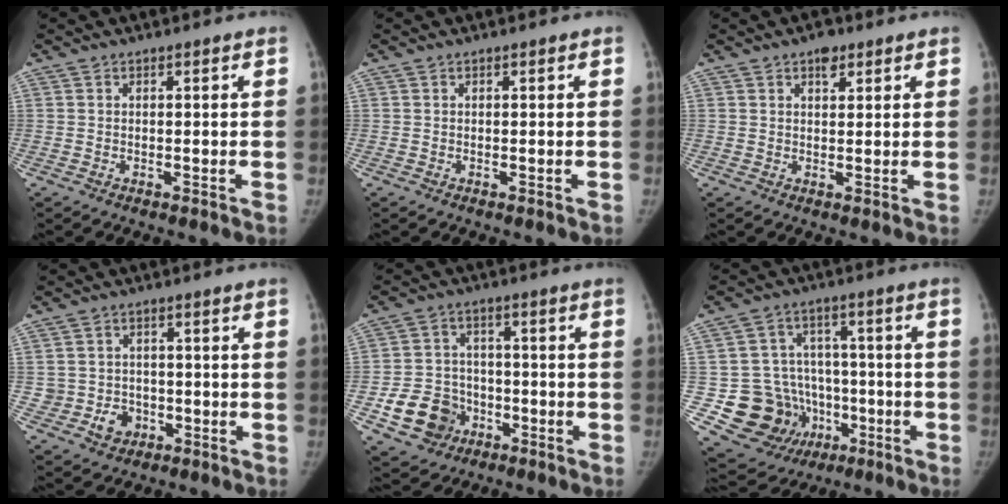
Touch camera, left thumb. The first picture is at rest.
{"total": 0.0}
{"total": 2.9, "force": [1.8, 1.6, 1.6], "torque": [-0.012, -0.007, 0.026]}
{"total": 5.3, "force": [-1.7, 4.8, 1.5], "torque": [0.004, 0.011, -0.020]}
{"total": 10.7, "force": [-4.1, 9.1, 3.7], "torque": [-0.040, 0.027, -0.061]}
{"total": 16.9, "force": [-4.4, 15.1, 6.0], "torque": [-0.077, 0.062, -0.051]}